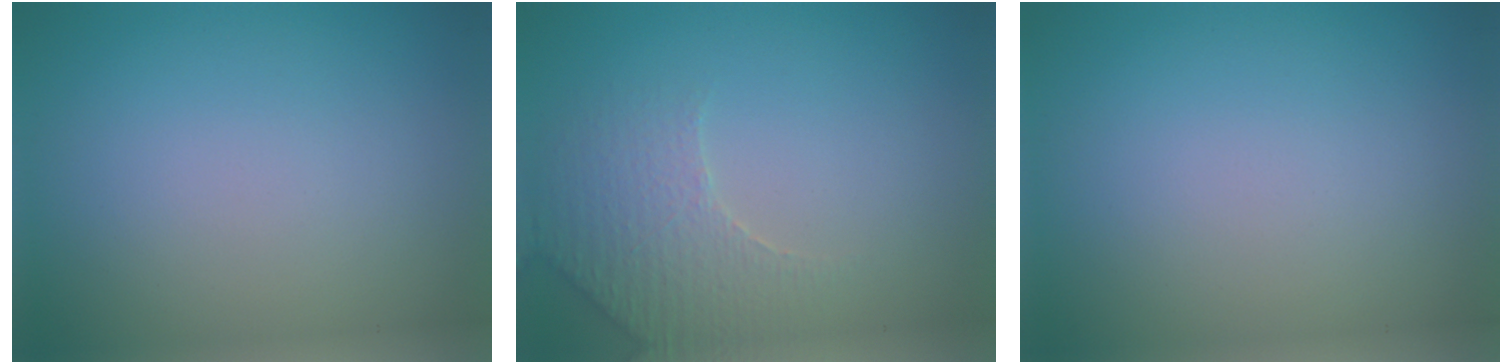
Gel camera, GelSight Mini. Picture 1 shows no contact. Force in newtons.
{"total": 3.7, "press": 3.6, "slide": 1.0}
{"total": 0.0}